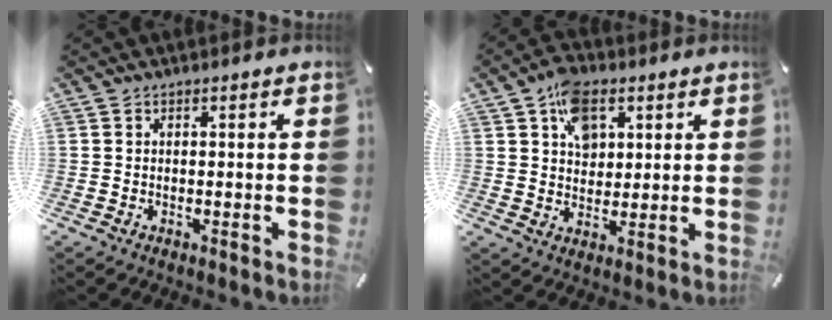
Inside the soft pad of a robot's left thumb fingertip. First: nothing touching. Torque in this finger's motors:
{"motor_torque": [1.42, 1.40, 0.92, -0.97, 0.31]}